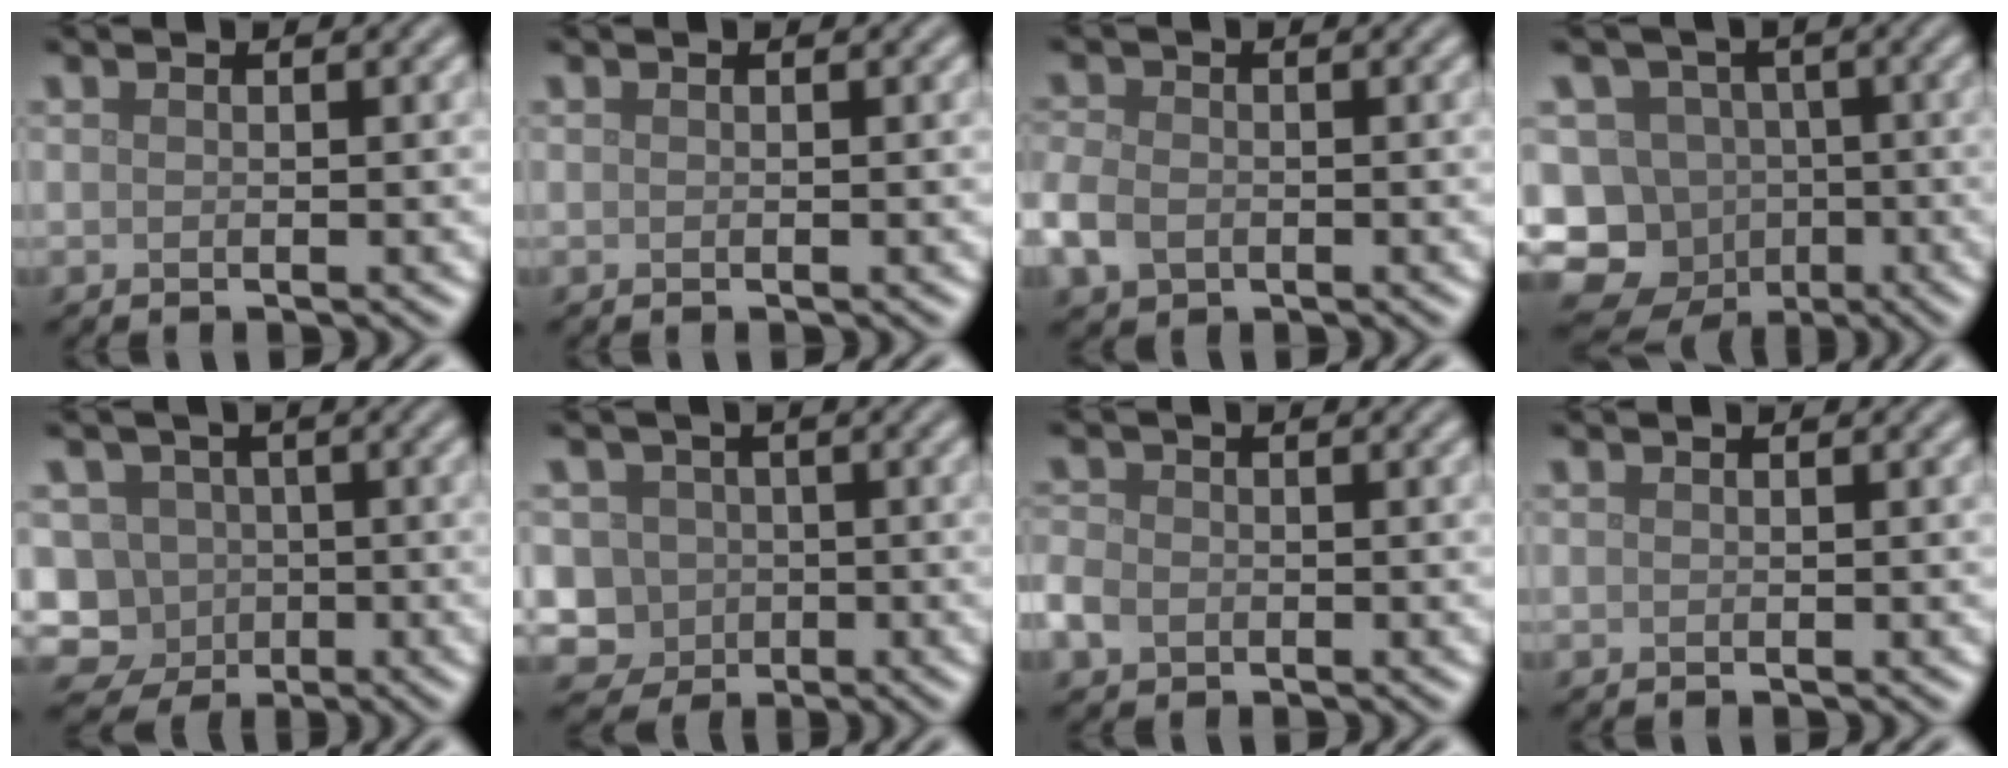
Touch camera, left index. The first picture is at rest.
{"total": 0.0}
{"total": 3.5, "force": [-1.2, 2.5, 2.0], "torque": [-0.052, -0.003, -0.032]}
{"total": 13.5, "force": [-6.5, 11.3, 3.8], "torque": [-0.080, -0.007, -0.123]}
{"total": 9.4, "force": [-3.3, 8.4, 2.5], "torque": [-0.046, 0.003, -0.082]}
{"total": 5.4, "force": [-0.8, 5.2, 1.4], "torque": [-0.014, 0.017, -0.044]}
{"total": 2.3, "force": [-0.9, 1.8, 1.1], "torque": [-0.026, -0.002, -0.024]}
{"total": 0.0}